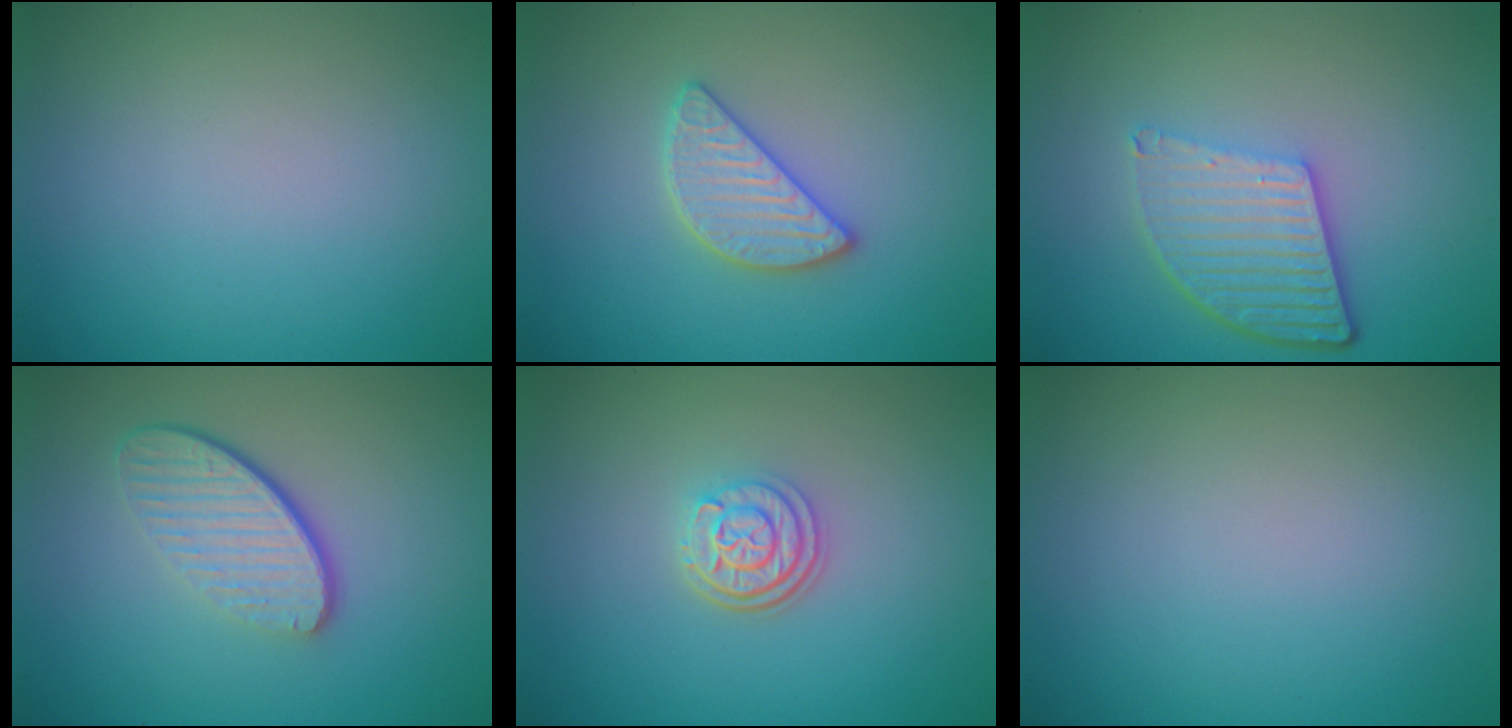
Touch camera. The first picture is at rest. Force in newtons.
{"total": 2.9, "press": 2.9, "slide": 0.3}
{"total": 5.5, "press": 4.0, "slide": 3.8}
{"total": 4.5, "press": 3.0, "slide": 3.5}
{"total": 3.0, "press": 2.5, "slide": 1.8}
{"total": 0.0}